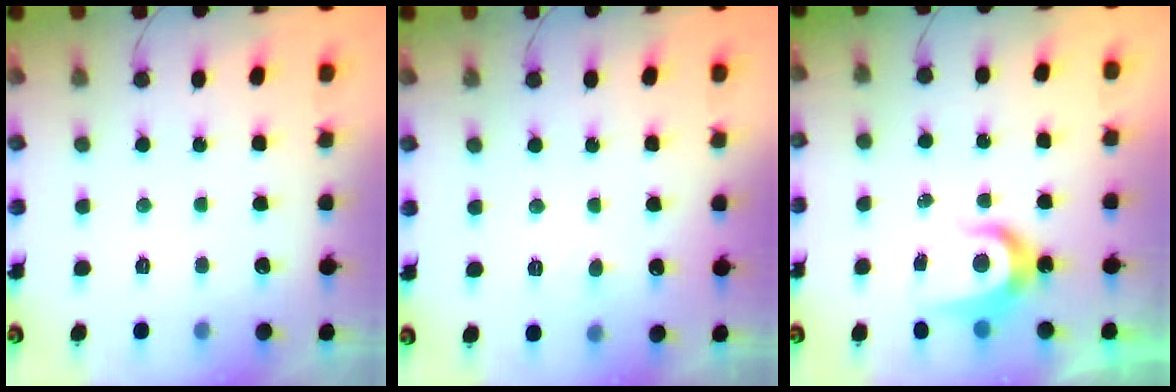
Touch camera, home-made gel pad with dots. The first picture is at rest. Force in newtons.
{"total": 6.2, "press": 6.1, "slide": 0.6}
{"total": 8.1, "press": 8.1, "slide": 0.6}